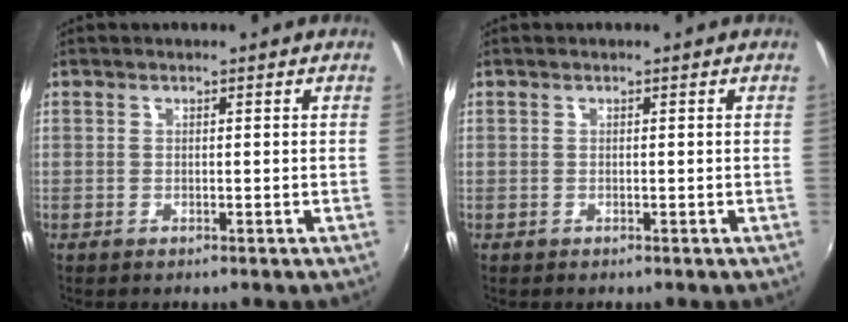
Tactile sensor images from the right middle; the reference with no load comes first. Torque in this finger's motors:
{"motor_torque": [0.07, -0.11, -0.01, 0.00]}